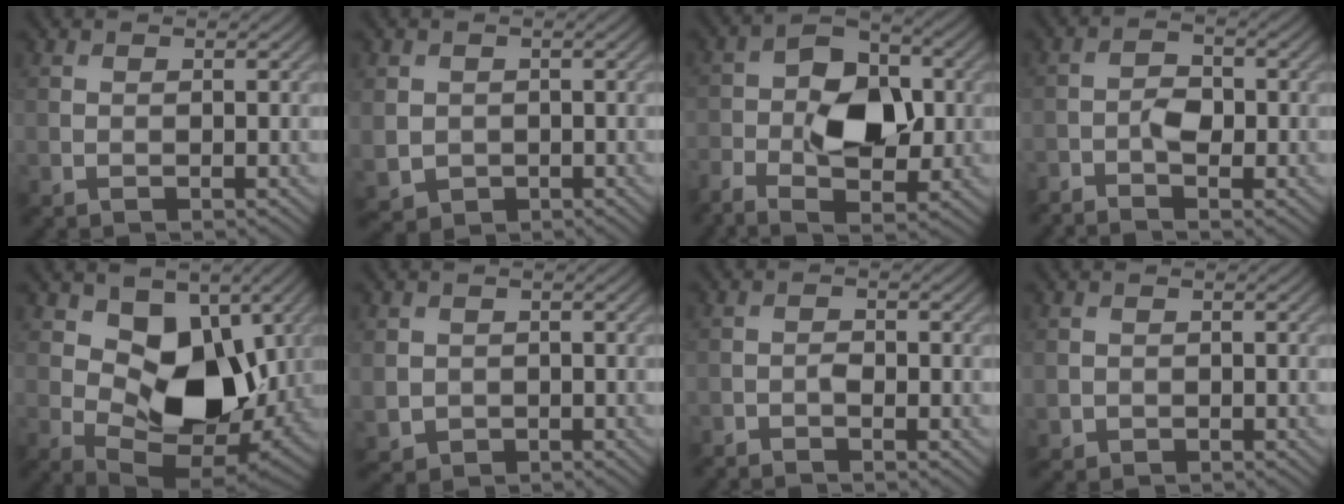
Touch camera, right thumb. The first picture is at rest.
{"total": 3.3, "force": [0.1, 3.1, 1.2], "torque": [-0.046, -0.012, 0.003]}
{"total": 10.5, "force": [-2.2, 6.0, 8.3], "torque": [-0.155, 0.000, -0.044]}
{"total": 3.2, "force": [-1.8, 1.3, 2.2], "torque": [-0.043, 0.006, -0.041]}
{"total": 11.9, "force": [2.4, 7.6, 8.8], "torque": [-0.141, -0.021, 0.038]}
{"total": 2.6, "force": [0.0, 2.5, 0.7], "torque": [-0.029, -0.011, 0.002]}
{"total": 1.3, "force": [-1.0, 0.4, 0.7], "torque": [-0.014, 0.002, -0.022]}
{"total": 1.4, "force": [-0.2, 1.4, 0.2], "torque": [-0.002, -0.008, -0.006]}